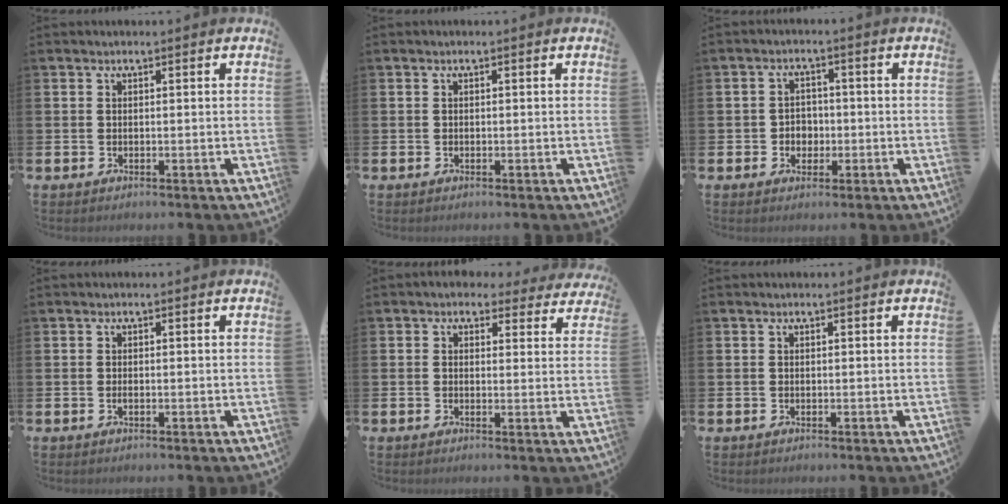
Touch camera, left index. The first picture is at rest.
{"total": 0.0}
{"total": 2.8, "force": [-0.5, 2.6, 1.0], "torque": [-0.016, 0.005, -0.017]}
{"total": 0.5, "force": [-0.1, 0.1, 0.5], "torque": [-0.016, 0.001, -0.001]}
{"total": 3.1, "force": [2.5, 1.6, 0.5], "torque": [-0.012, -0.012, 0.041]}
{"total": 0.0}